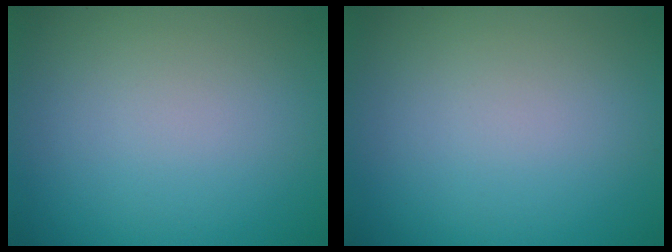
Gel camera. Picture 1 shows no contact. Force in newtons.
{"total": 0.0}